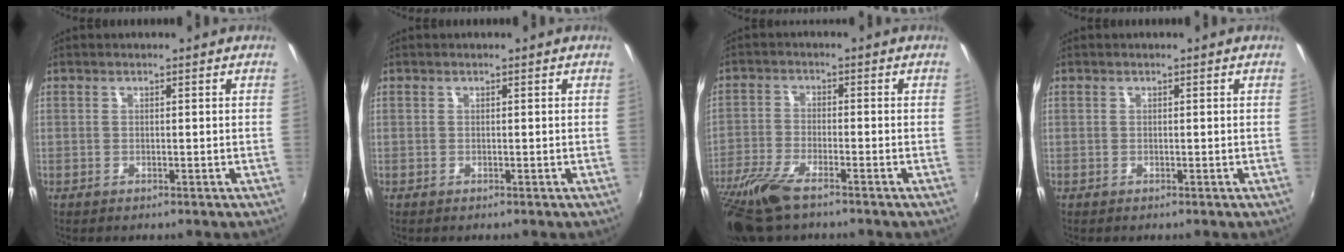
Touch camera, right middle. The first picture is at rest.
{"total": 0.0}
{"total": 11.5, "force": [-8.5, 2.9, 7.1], "torque": [-0.170, -0.037, -0.169]}
{"total": 0.0}